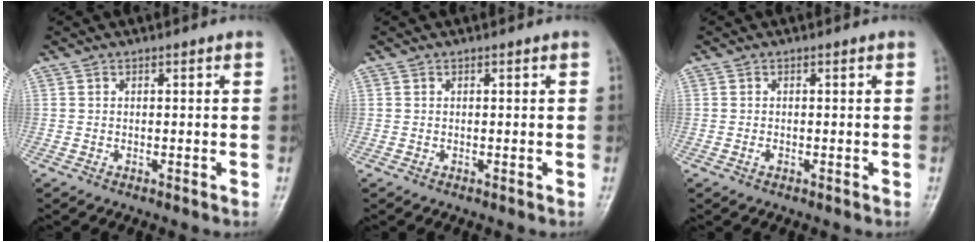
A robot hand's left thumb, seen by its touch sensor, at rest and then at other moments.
{"total": 0.0}
{"total": 0.7, "force": [-0.1, 0.3, 0.6], "torque": [-0.010, 0.002, 0.001]}